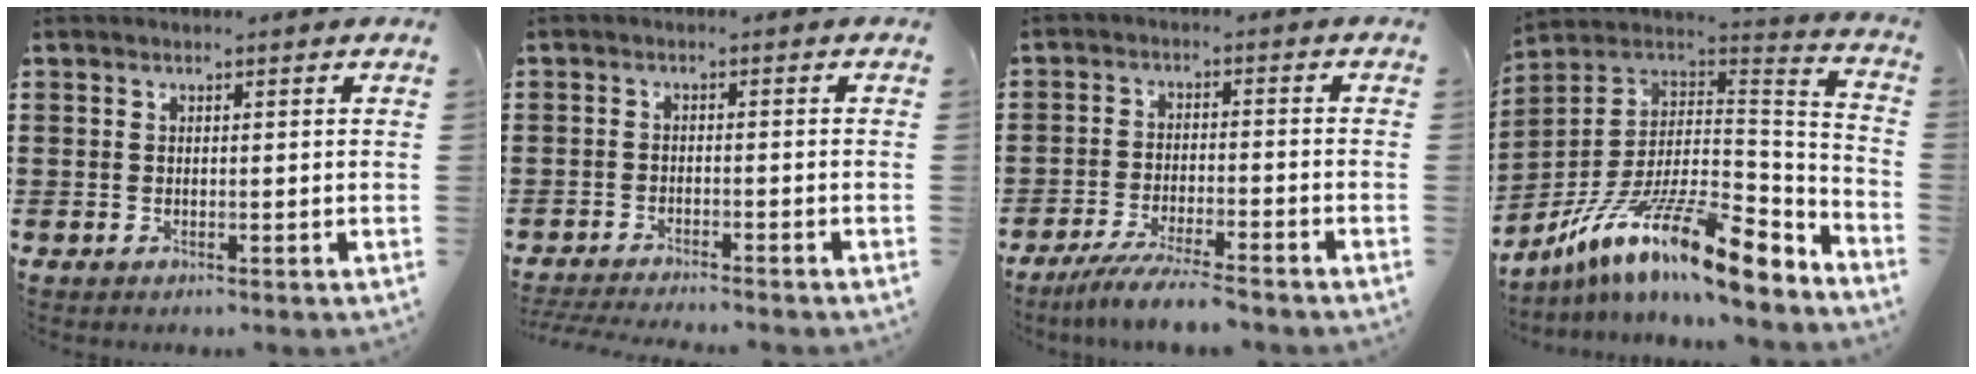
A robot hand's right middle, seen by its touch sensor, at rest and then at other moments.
{"total": 2.6, "force": [-2.6, -0.1, 0.3], "torque": [-0.006, 0.000, -0.054]}
{"total": 5.6, "force": [-5.2, 0.1, 2.1], "torque": [-0.047, -0.011, -0.099]}
{"total": 17.6, "force": [-10.7, 4.5, 13.2], "torque": [-0.255, 0.021, -0.188]}